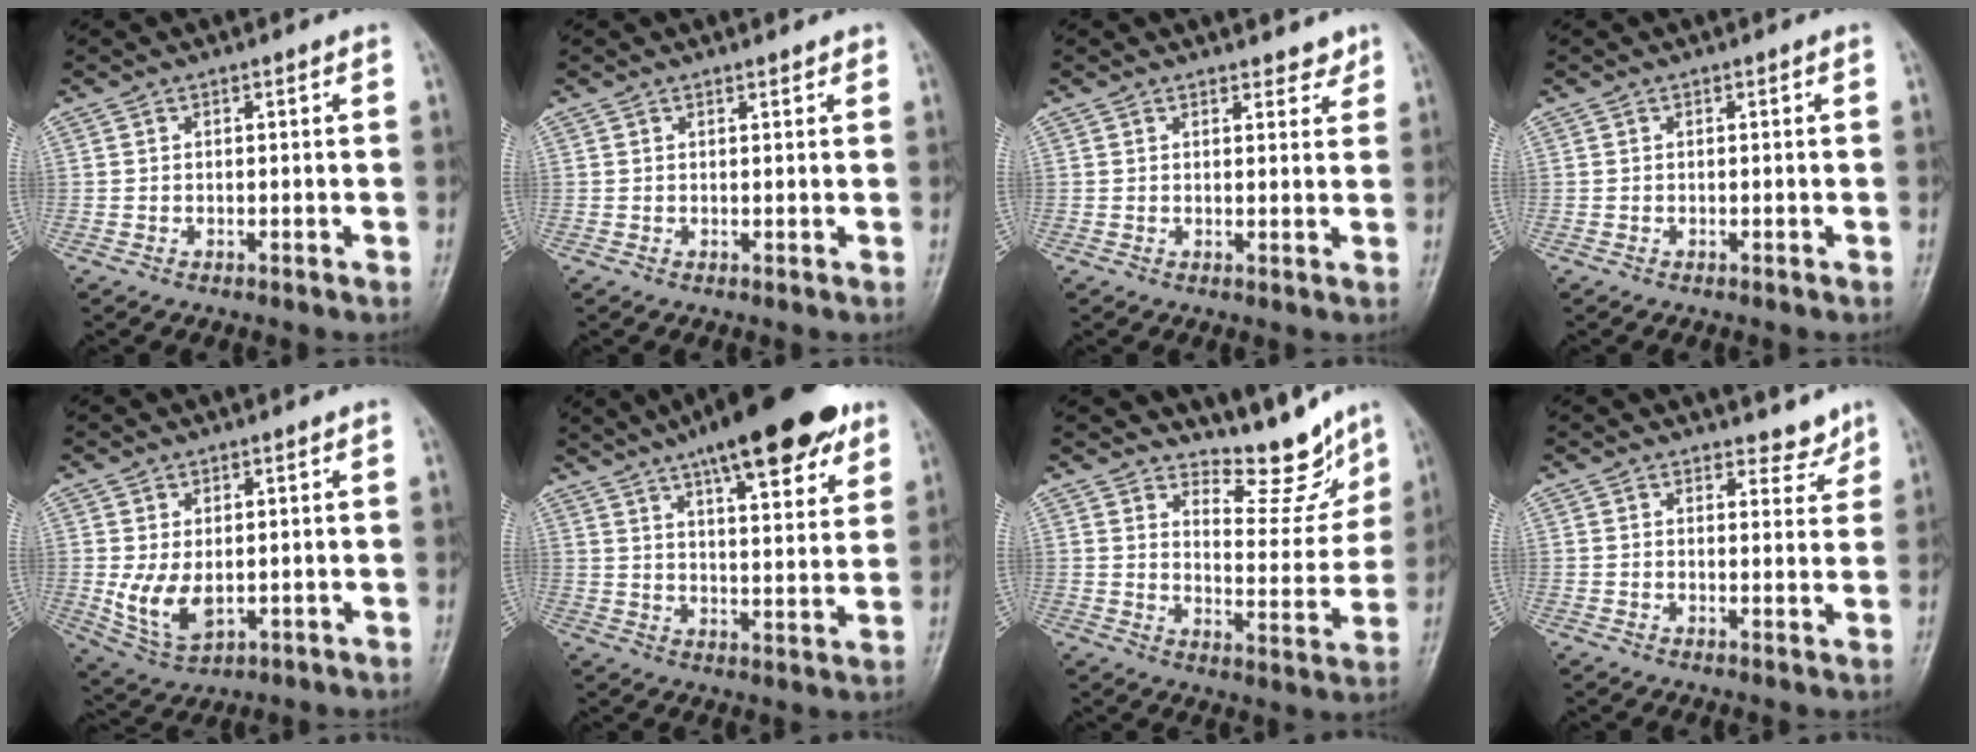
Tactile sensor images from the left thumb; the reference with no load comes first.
{"total": 1.1, "force": [0.9, 0.4, 0.4], "torque": [-0.006, -0.005, 0.010]}
{"total": 2.9, "force": [2.5, 1.3, 0.9], "torque": [0.010, -0.016, 0.029]}
{"total": 0.0}
{"total": 7.9, "force": [0.4, 4.8, 6.2], "torque": [-0.110, -0.018, 0.025]}
{"total": 21.6, "force": [13.6, 6.5, 15.5], "torque": [-0.204, -0.033, 0.201]}
{"total": 11.2, "force": [10.0, 3.7, 3.5], "torque": [-0.019, -0.083, 0.146]}
{"total": 4.1, "force": [3.6, 1.8, 0.7], "torque": [0.011, -0.031, 0.042]}